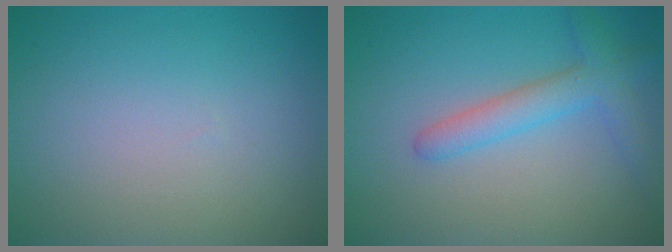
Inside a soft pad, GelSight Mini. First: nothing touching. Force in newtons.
{"total": 3.3, "press": 3.3, "slide": 0.0}